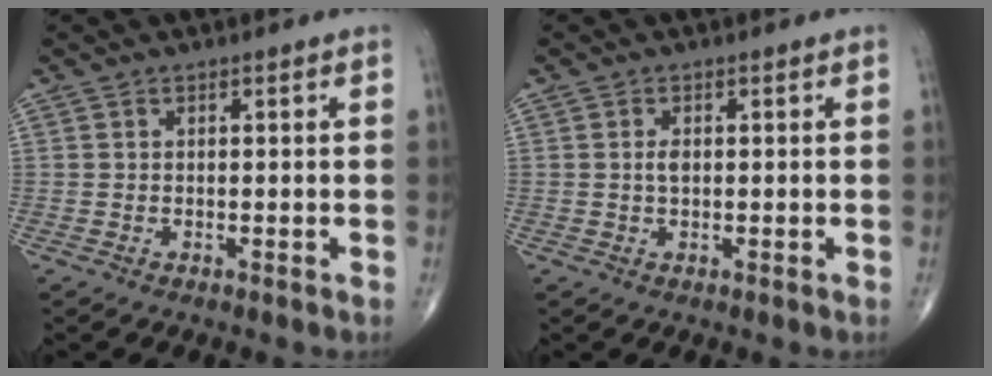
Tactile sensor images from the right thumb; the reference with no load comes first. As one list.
[{"total": 1.6, "force": [0.1, 0.9, 1.3], "torque": [-0.025, 0.000, 0.001]}]